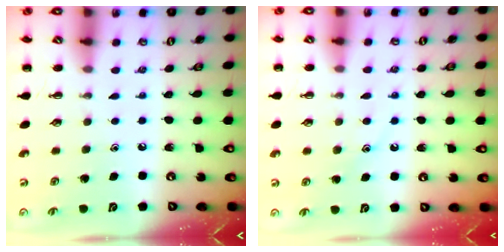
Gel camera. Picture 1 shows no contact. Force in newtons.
{"total": 8.4, "press": 8.3, "slide": 1.3}